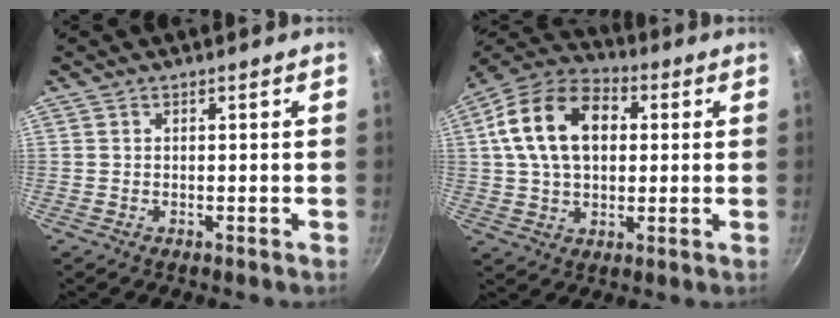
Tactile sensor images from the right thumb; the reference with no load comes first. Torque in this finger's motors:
{"motor_torque": [-0.34, 1.14, 0.70, 0.15, 0.17]}